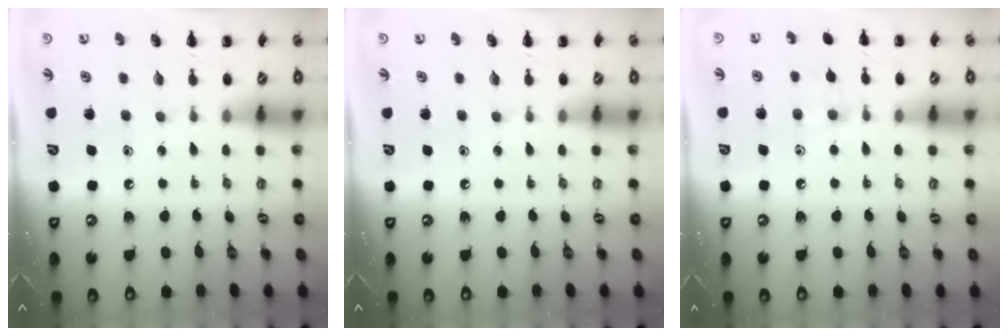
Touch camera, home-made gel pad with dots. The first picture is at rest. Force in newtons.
{"total": 0.0}
{"total": 5.6, "press": 5.1, "slide": 2.2}